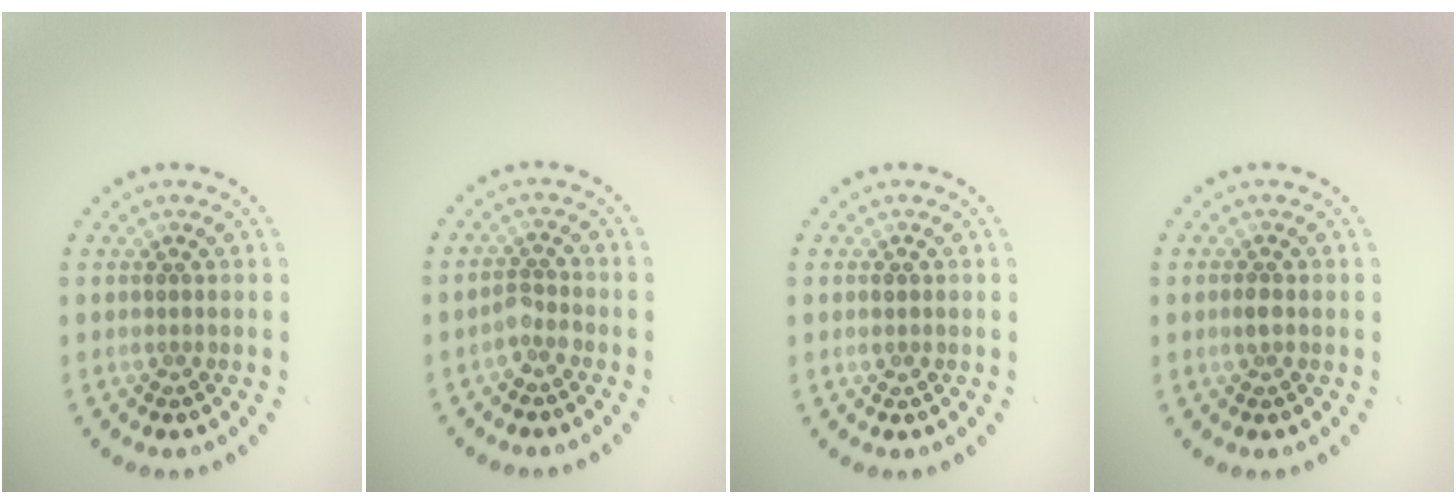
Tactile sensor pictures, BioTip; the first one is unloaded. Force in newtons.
{"total": 1.4, "press": 1.1, "slide": 0.9}
{"total": 1.1, "press": 1.1, "slide": 0.0}
{"total": 0.8, "press": 0.8, "slide": 0.1}